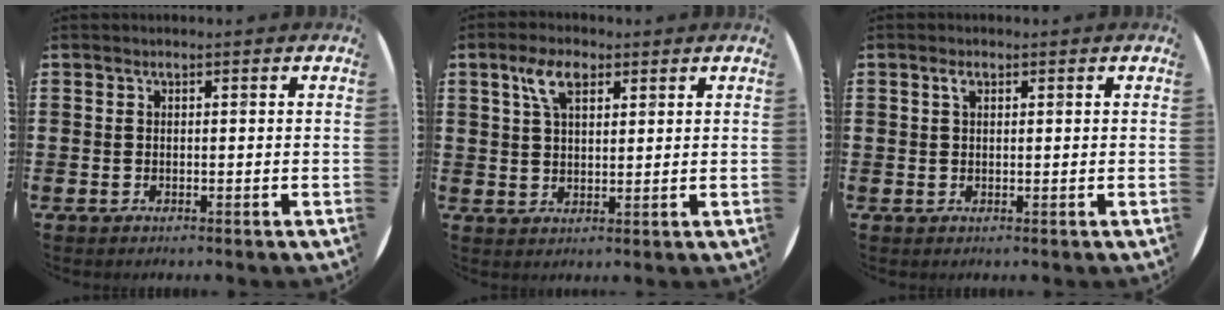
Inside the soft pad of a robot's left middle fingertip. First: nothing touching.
{"total": 5.4, "force": [3.1, 2.6, 3.5], "torque": [-0.071, 0.008, 0.054]}
{"total": 1.3, "force": [0.7, 0.7, 0.9], "torque": [-0.011, 0.004, 0.009]}